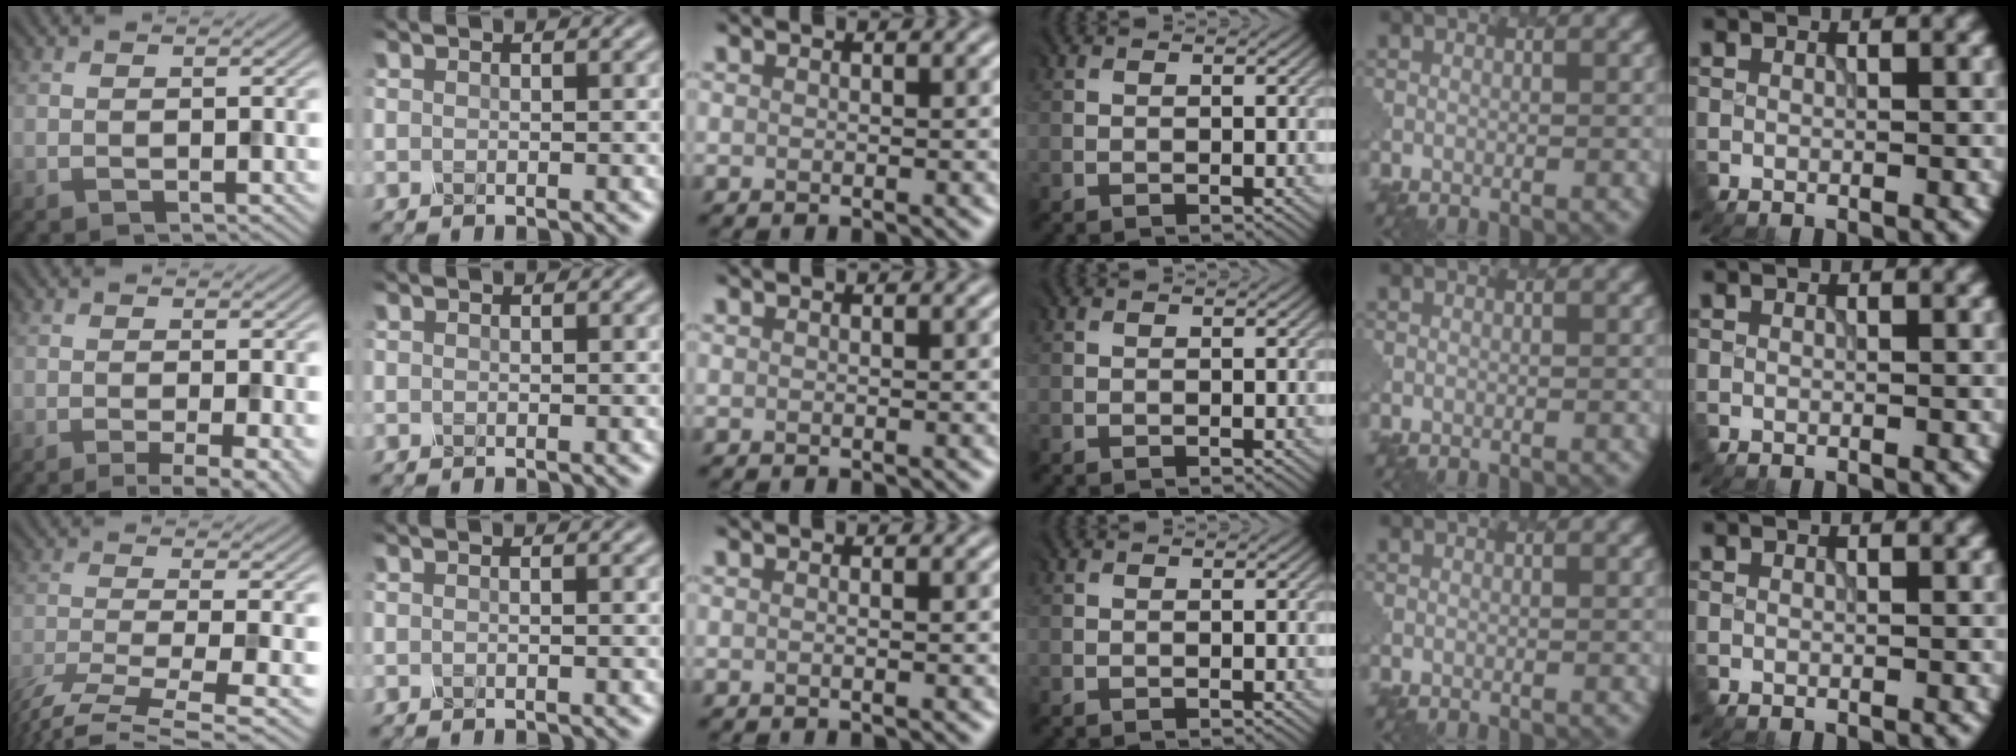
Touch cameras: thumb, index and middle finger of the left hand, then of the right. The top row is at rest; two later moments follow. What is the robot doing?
{"motion": "dispense", "object": "oil cruet"}